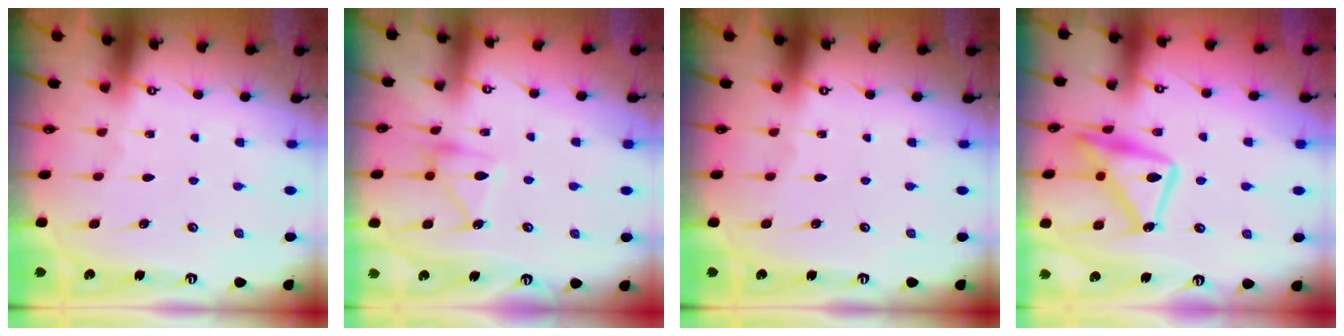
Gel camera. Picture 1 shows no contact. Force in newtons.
{"total": 12.2, "press": 12.2, "slide": 0.8}
{"total": 0.0}
{"total": 16.6, "press": 16.6, "slide": 0.8}